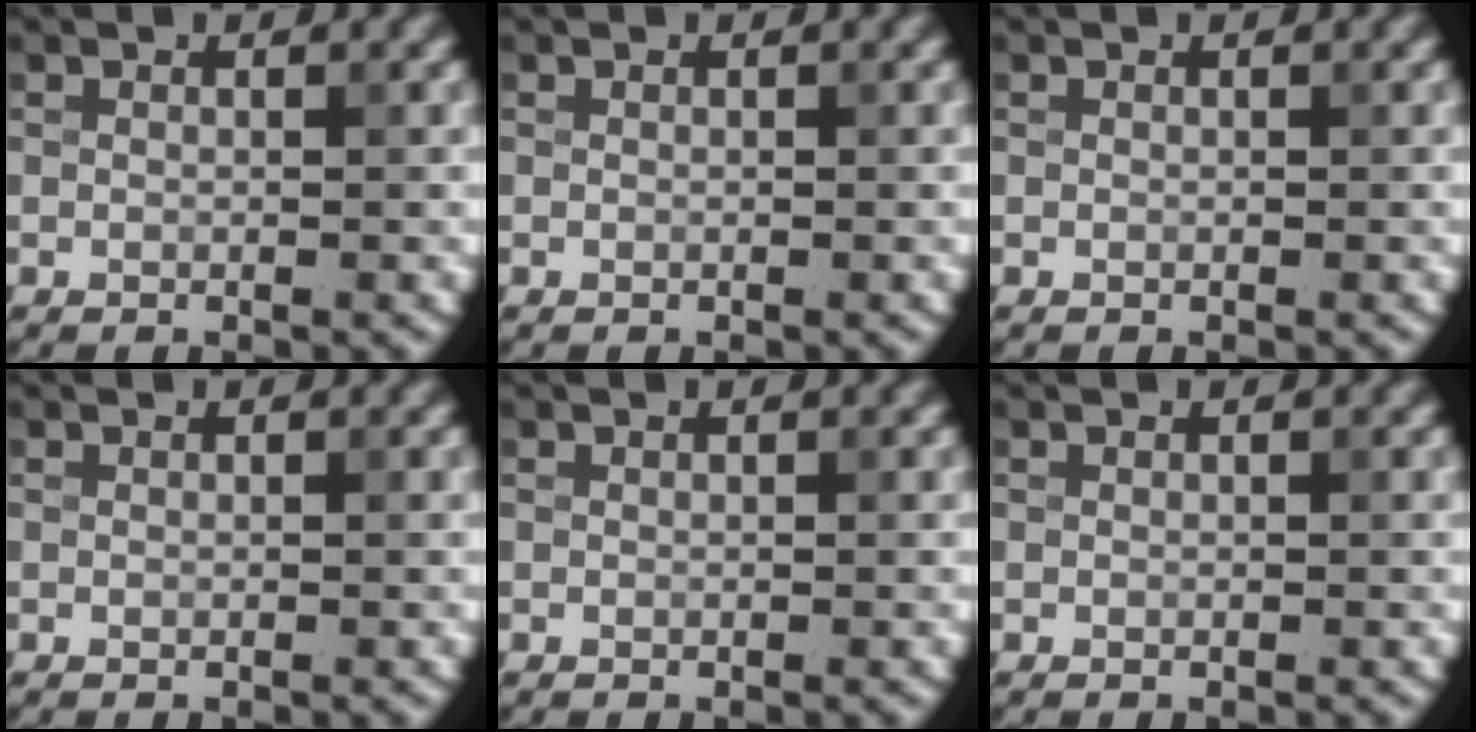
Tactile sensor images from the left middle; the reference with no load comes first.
{"total": 0.0}
{"total": 0.0}
{"total": 0.0}
{"total": 0.0}
{"total": 0.0}